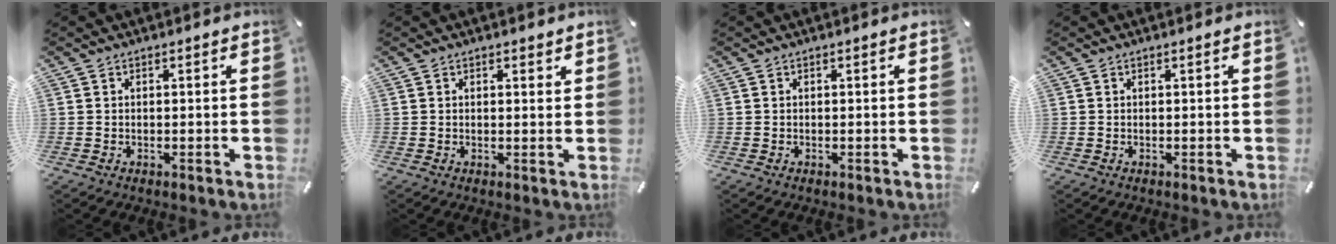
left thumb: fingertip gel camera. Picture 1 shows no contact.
{"total": 1.0, "force": [0.6, 0.6, 0.5], "torque": [-0.002, -0.002, 0.009]}
{"total": 0.0}
{"total": 0.0}